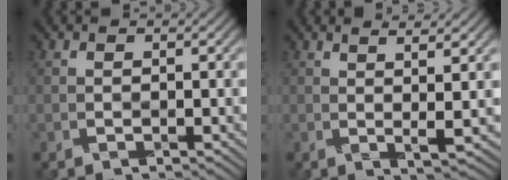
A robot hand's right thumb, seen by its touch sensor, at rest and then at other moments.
{"total": 3.6, "force": [1.7, -0.1, 3.2], "torque": [-0.057, 0.006, 0.034]}